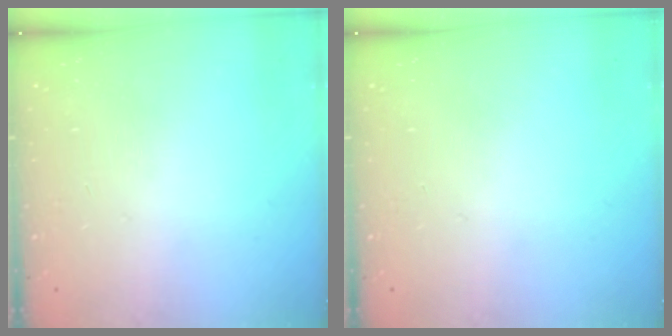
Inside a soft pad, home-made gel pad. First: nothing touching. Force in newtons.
{"total": 0.0}